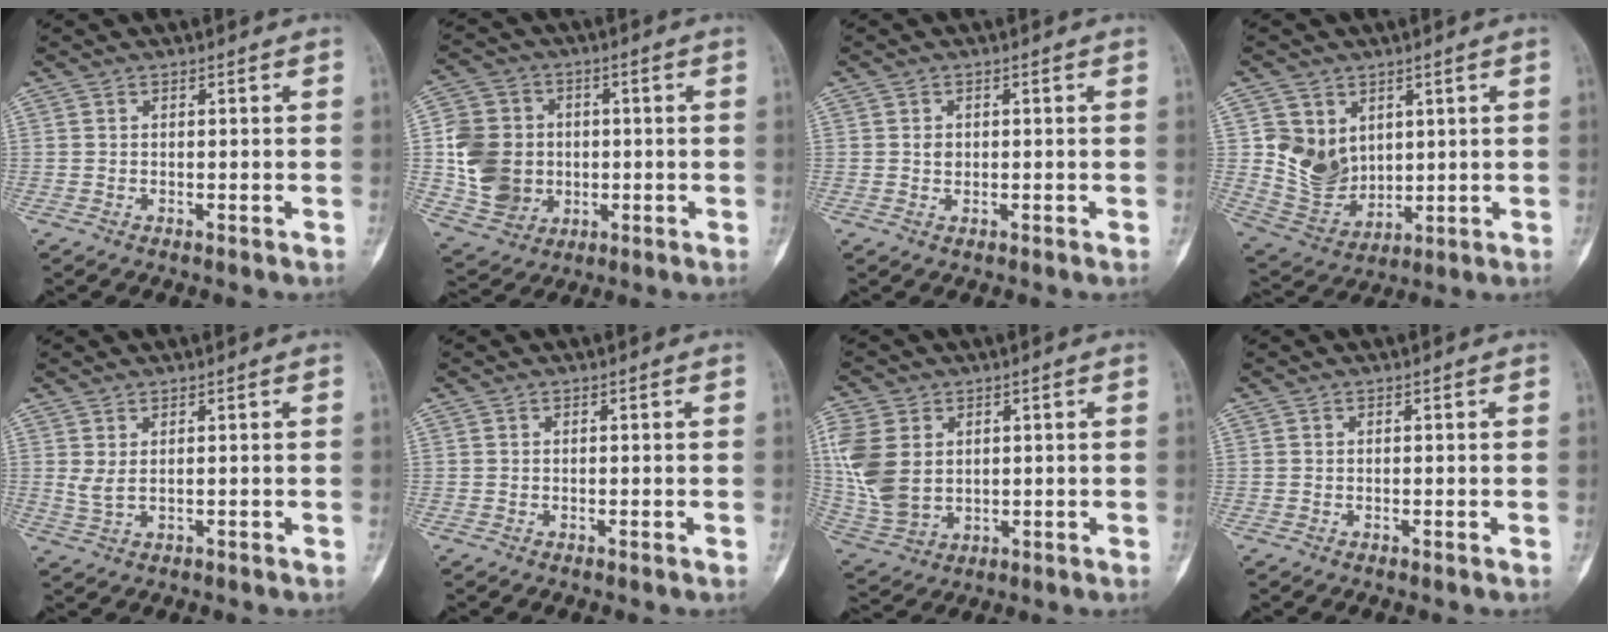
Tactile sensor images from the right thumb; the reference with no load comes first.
{"total": 13.6, "force": [-0.5, 11.7, 6.9], "torque": [-0.111, 0.007, 0.000]}
{"total": 1.4, "force": [0.0, 1.1, 0.9], "torque": [-0.011, 0.002, 0.000]}
{"total": 10.2, "force": [3.0, 8.4, 5.0], "torque": [-0.056, -0.029, 0.080]}
{"total": 2.4, "force": [0.6, 0.8, 2.2], "torque": [-0.053, 0.000, 0.019]}
{"total": 0.0}
{"total": 12.9, "force": [2.5, 9.3, 8.6], "torque": [-0.186, -0.009, 0.064]}
{"total": 0.0}